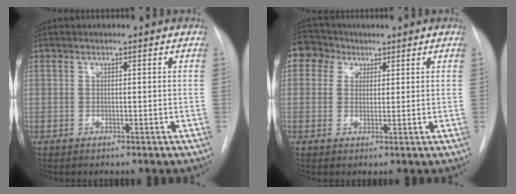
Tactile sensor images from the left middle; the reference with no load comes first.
{"total": 6.2, "force": [3.0, 5.3, 1.3], "torque": [-0.026, 0.031, 0.056]}